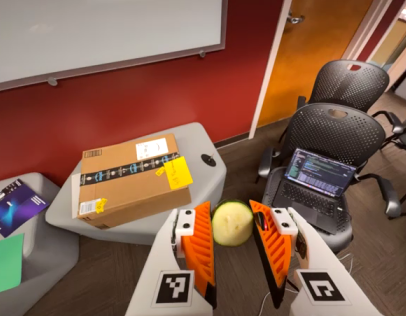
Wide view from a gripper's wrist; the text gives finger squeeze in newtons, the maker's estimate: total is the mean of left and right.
{"total": 7.9, "left": 7.9, "right": 7.9}